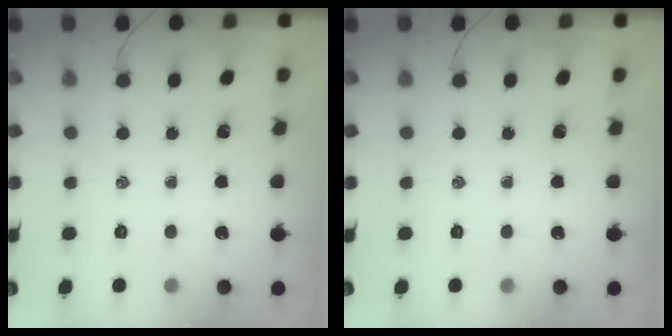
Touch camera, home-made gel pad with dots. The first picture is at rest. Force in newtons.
{"total": 0.0}